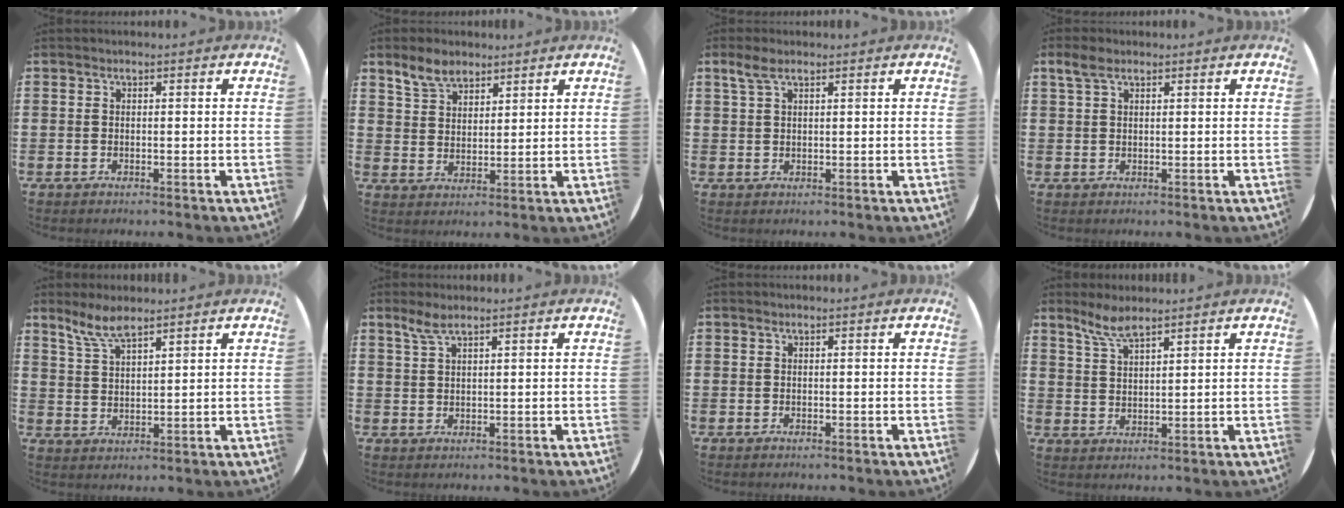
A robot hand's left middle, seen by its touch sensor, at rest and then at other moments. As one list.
[{"total": 4.7, "force": [3.9, 2.3, 1.5], "torque": [-0.039, -0.001, 0.074]}, {"total": 2.3, "force": [1.6, 0.7, 1.5], "torque": [-0.032, 0.005, 0.028]}, {"total": 2.2, "force": [1.5, 1.0, 1.3], "torque": [-0.029, 0.006, 0.026]}, {"total": 4.8, "force": [4.0, 1.1, 2.5], "torque": [-0.059, -0.003, 0.071]}, {"total": 2.4, "force": [1.8, 0.3, 1.5], "torque": [-0.033, 0.003, 0.032]}, {"total": 0.0}, {"total": 4.1, "force": [3.4, 0.8, 2.1], "torque": [-0.049, 0.001, 0.062]}]